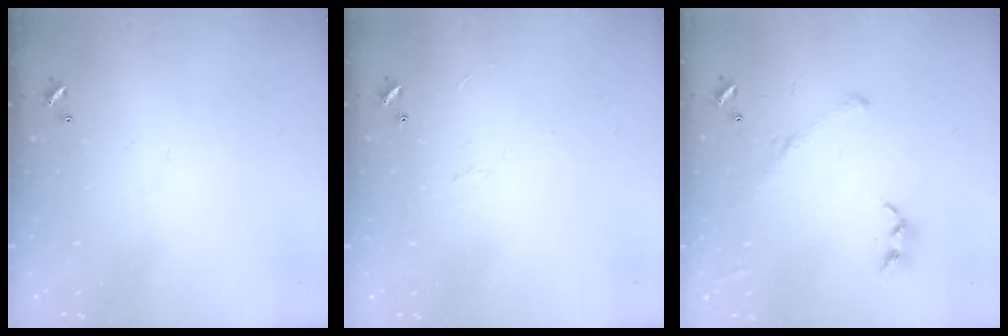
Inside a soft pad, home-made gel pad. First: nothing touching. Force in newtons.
{"total": 2.3, "press": 2.2, "slide": 0.6}
{"total": 2.3, "press": 2.3, "slide": 0.5}